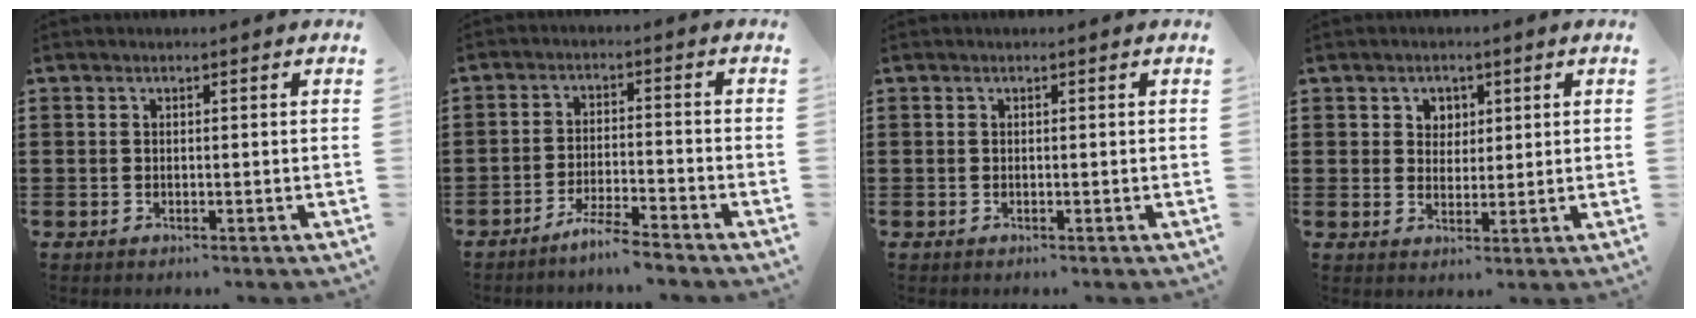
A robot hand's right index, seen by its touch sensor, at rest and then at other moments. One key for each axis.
{"total": 4.6, "fx": -4.3, "fy": -0.2, "fz": 1.6, "tx": -0.034, "ty": -0.001, "tz": -0.084}
{"total": 0.0}
{"total": 2.7, "fx": 1.3, "fy": 2.4, "fz": 0.4, "tx": -0.020, "ty": 0.012, "tz": 0.022}